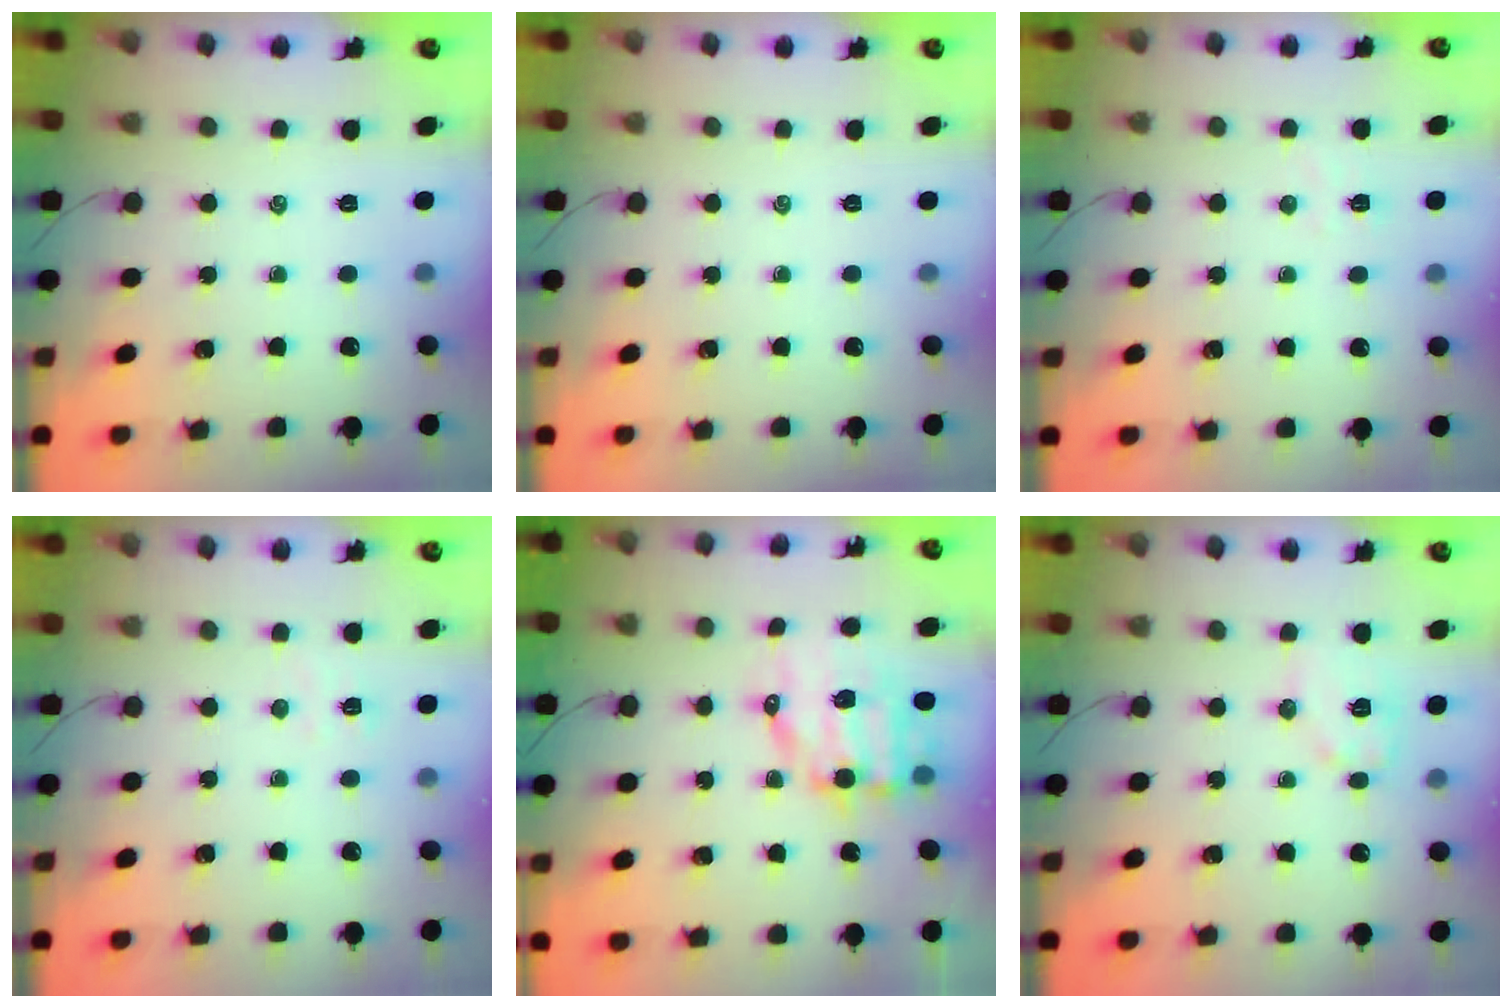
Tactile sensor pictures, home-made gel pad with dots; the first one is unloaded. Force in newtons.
{"total": 0.0}
{"total": 3.0, "press": 2.8, "slide": 0.8}
{"total": 4.0, "press": 3.9, "slide": 1.0}
{"total": 9.4, "press": 9.1, "slide": 2.2}
{"total": 9.0, "press": 9.0, "slide": 0.2}